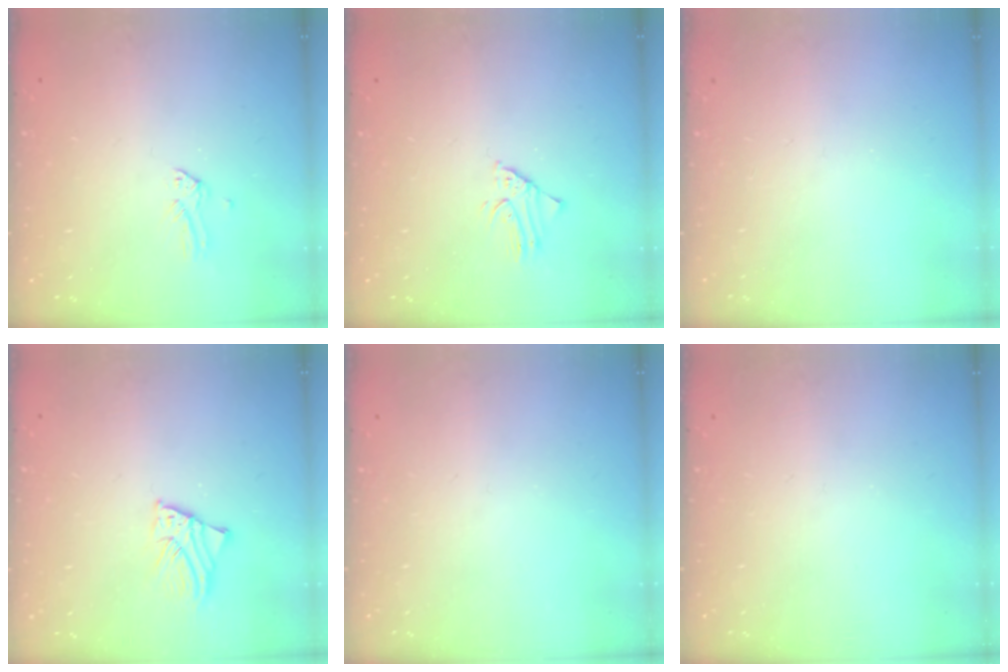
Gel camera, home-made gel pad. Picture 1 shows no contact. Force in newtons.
{"total": 1.6, "press": 1.6, "slide": 0.1}
{"total": 0.0}
{"total": 2.1, "press": 2.1, "slide": 0.2}
{"total": 0.0}
{"total": 0.0}